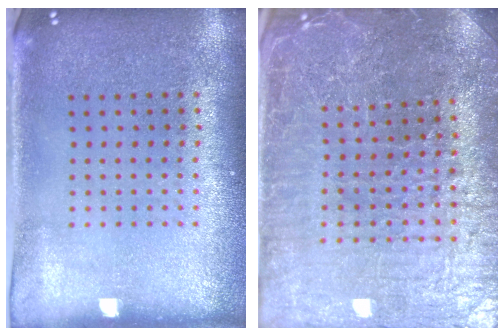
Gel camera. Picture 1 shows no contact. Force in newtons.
{"total": 4.2, "press": 4.1, "slide": 0.9}